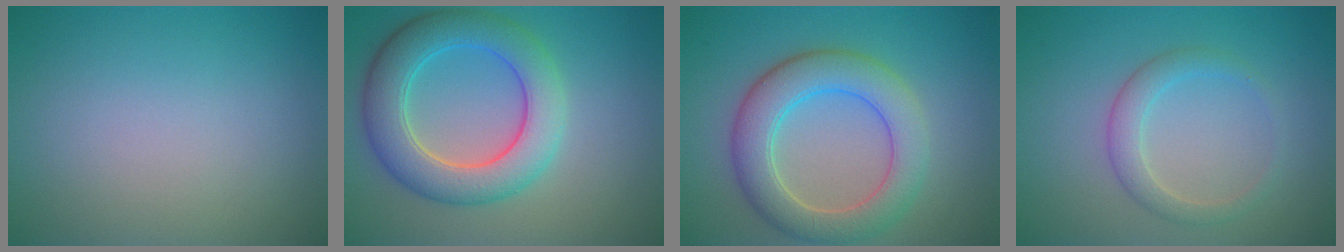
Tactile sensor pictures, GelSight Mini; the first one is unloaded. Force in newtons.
{"total": 7.0, "press": 7.0, "slide": 0.3}
{"total": 6.3, "press": 6.3, "slide": 0.2}
{"total": 2.2, "press": 2.2, "slide": 0.1}